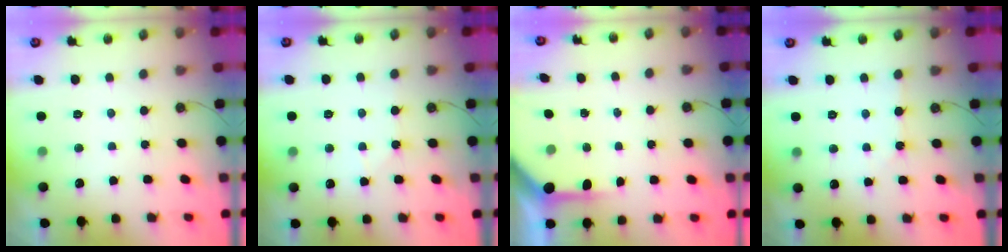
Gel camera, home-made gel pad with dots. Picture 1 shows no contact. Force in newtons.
{"total": 3.1, "press": 3.1, "slide": 0.5}
{"total": 5.5, "press": 5.5, "slide": 0.4}
{"total": 1.6, "press": 1.6, "slide": 0.3}